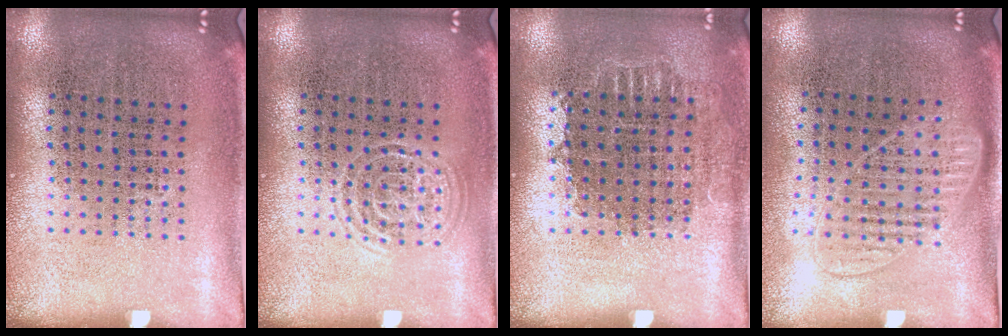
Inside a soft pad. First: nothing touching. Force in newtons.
{"total": 1.5, "press": 1.5, "slide": 0.3}
{"total": 0.9, "press": 0.8, "slide": 0.2}
{"total": 1.3, "press": 1.2, "slide": 0.6}